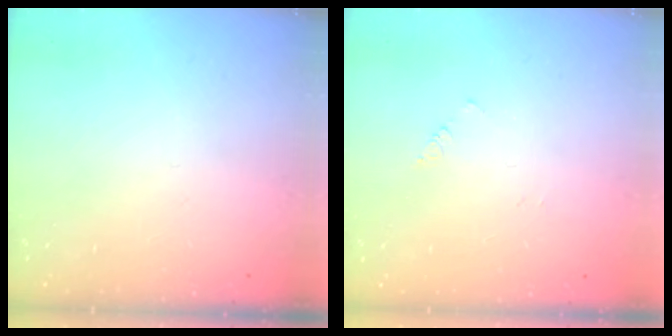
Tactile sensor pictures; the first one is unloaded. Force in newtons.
{"total": 1.4, "press": 1.3, "slide": 0.3}